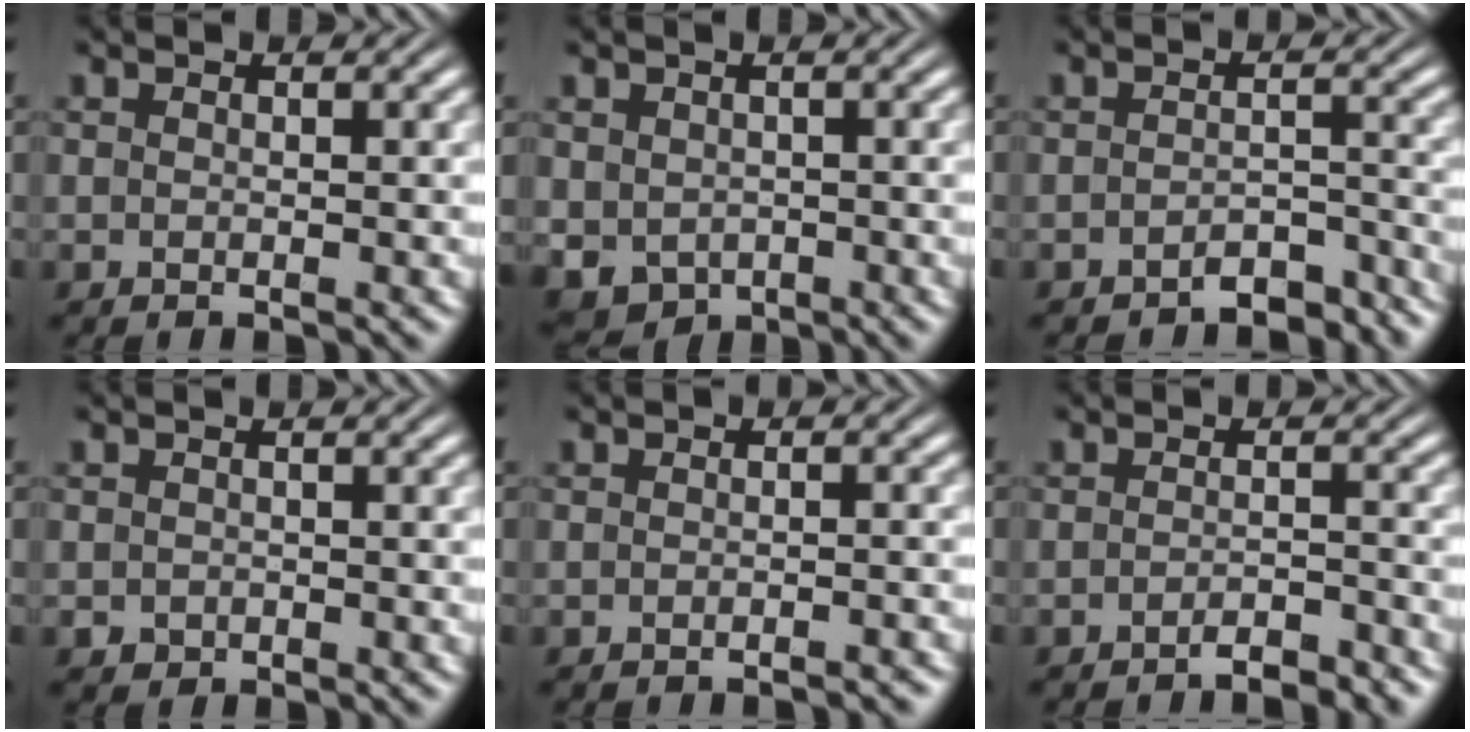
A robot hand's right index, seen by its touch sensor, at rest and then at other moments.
{"total": 7.8, "force": [-3.1, 6.5, 2.9], "torque": [-0.074, -0.050, -0.029]}
{"total": 4.3, "force": [-4.0, 1.0, 1.0], "torque": [-0.002, -0.008, -0.064]}
{"total": 2.1, "force": [-0.9, 1.8, 0.4], "torque": [-0.016, -0.021, -0.005]}
{"total": 1.2, "force": [-1.2, 0.1, 0.4], "torque": [-0.011, -0.001, -0.017]}
{"total": 2.8, "force": [-2.7, 0.2, 0.6], "torque": [-0.001, -0.003, -0.048]}